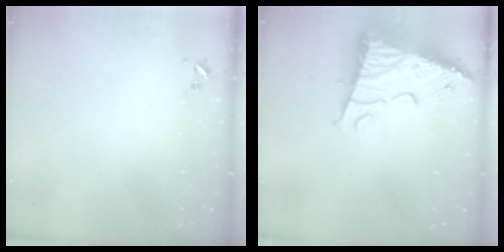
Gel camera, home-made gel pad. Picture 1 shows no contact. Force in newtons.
{"total": 16.3, "press": 16.3, "slide": 1.7}